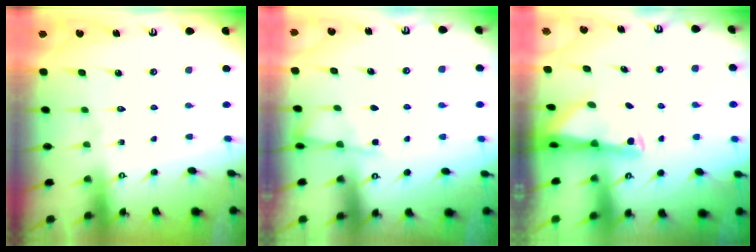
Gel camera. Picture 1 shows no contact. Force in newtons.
{"total": 2.7, "press": 2.6, "slide": 0.4}
{"total": 2.4, "press": 2.4, "slide": 0.5}